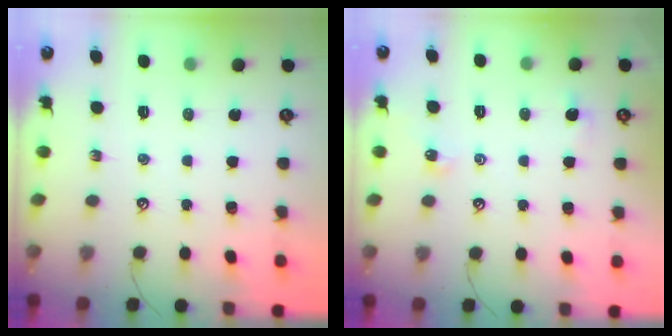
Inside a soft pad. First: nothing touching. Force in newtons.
{"total": 2.2, "press": 2.2, "slide": 0.4}